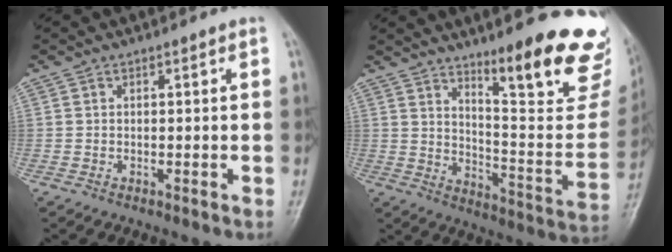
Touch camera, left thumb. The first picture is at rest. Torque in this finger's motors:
{"motor_torque": [0.35, 0.20, 0.92, -1.85, 0.11]}